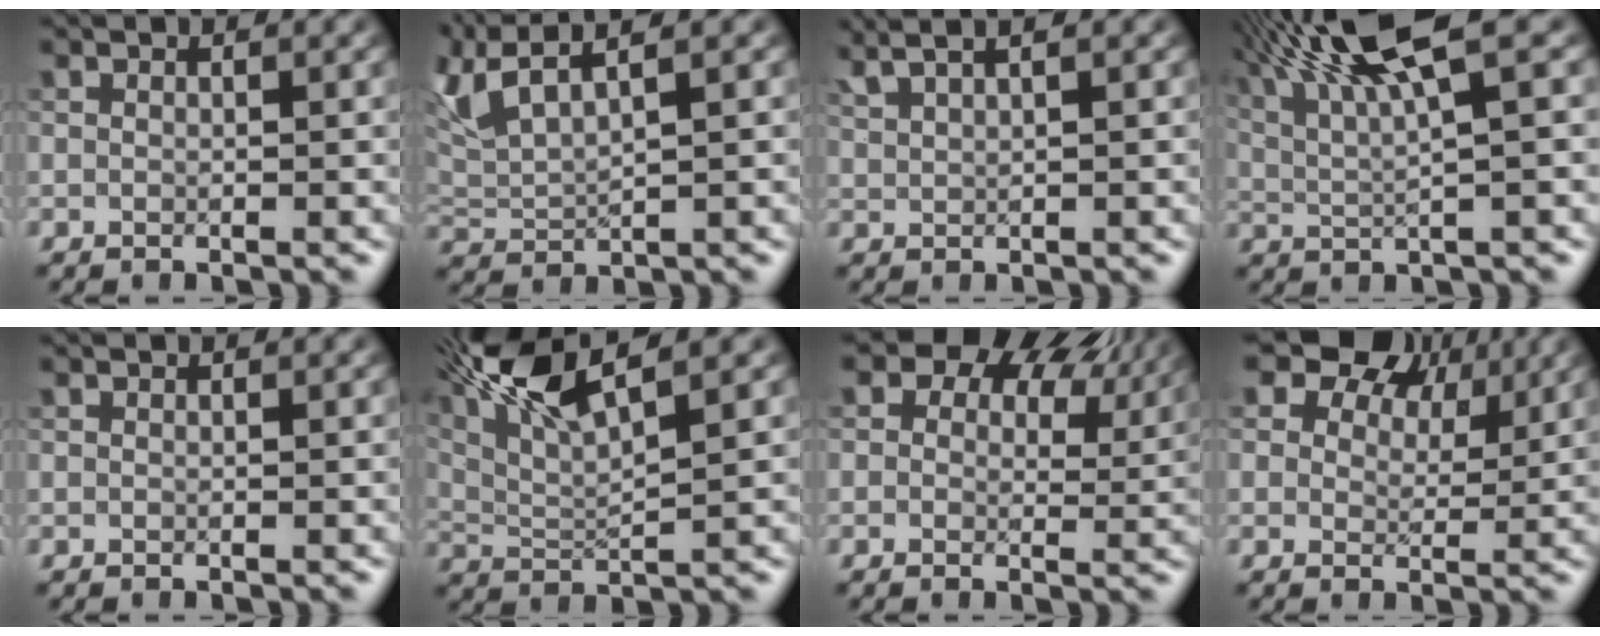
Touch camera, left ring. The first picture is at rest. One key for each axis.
{"total": 5.7, "fx": 3.8, "fy": 1.6, "fz": 3.9, "tx": -0.104, "ty": 0.021, "tz": 0.074}
{"total": 2.6, "fx": 2.0, "fy": 0.5, "fz": 1.6, "tx": -0.032, "ty": 0.006, "tz": 0.035}
{"total": 8.2, "fx": 4.2, "fy": 1.5, "fz": 6.9, "tx": -0.123, "ty": 0.020, "tz": 0.078}
{"total": 0.0}
{"total": 8.6, "fx": 5.6, "fy": 1.8, "fz": 6.3, "tx": -0.127, "ty": 0.022, "tz": 0.105}
{"total": 9.6, "fx": 5.1, "fy": 5.8, "fz": 5.8, "tx": -0.067, "ty": 0.022, "tz": 0.066}
{"total": 7.6, "fx": 5.4, "fy": 3.9, "fz": 3.6, "tx": -0.061, "ty": 0.008, "tz": 0.071}